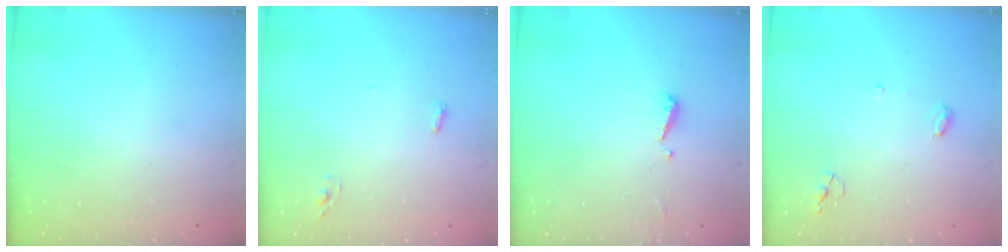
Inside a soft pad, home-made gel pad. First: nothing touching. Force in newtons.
{"total": 3.2, "press": 2.9, "slide": 1.5}
{"total": 4.9, "press": 4.8, "slide": 0.4}
{"total": 4.0, "press": 3.9, "slide": 0.3}